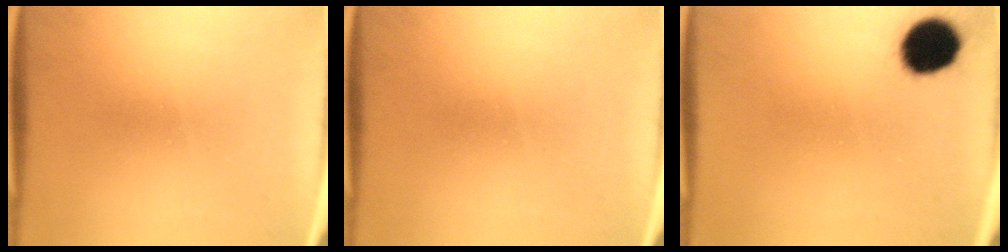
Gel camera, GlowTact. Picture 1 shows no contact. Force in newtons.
{"total": 0.0}
{"total": 6.6}